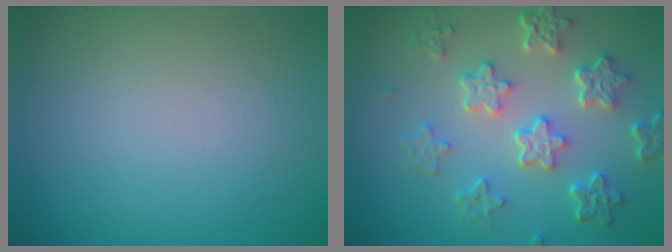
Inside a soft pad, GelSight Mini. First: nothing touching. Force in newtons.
{"total": 6.0, "press": 4.5, "slide": 4.0}